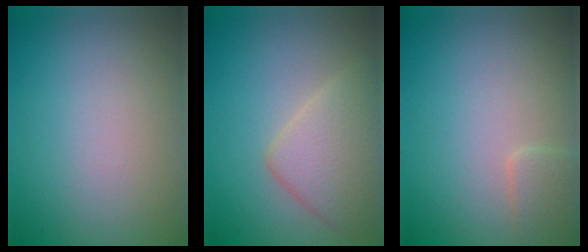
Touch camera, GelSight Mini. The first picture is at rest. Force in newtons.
{"total": 4.5, "press": 4.4, "slide": 0.3}
{"total": 1.6, "press": 1.6, "slide": 0.1}